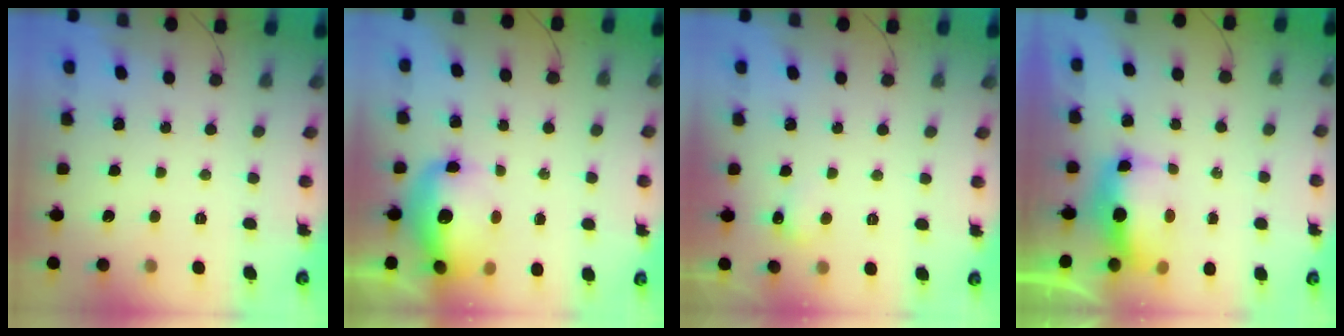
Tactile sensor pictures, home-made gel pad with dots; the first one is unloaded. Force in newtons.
{"total": 13.8, "press": 12.5, "slide": 5.9}
{"total": 3.8, "press": 3.7, "slide": 1.1}
{"total": 8.2, "press": 8.1, "slide": 1.0}